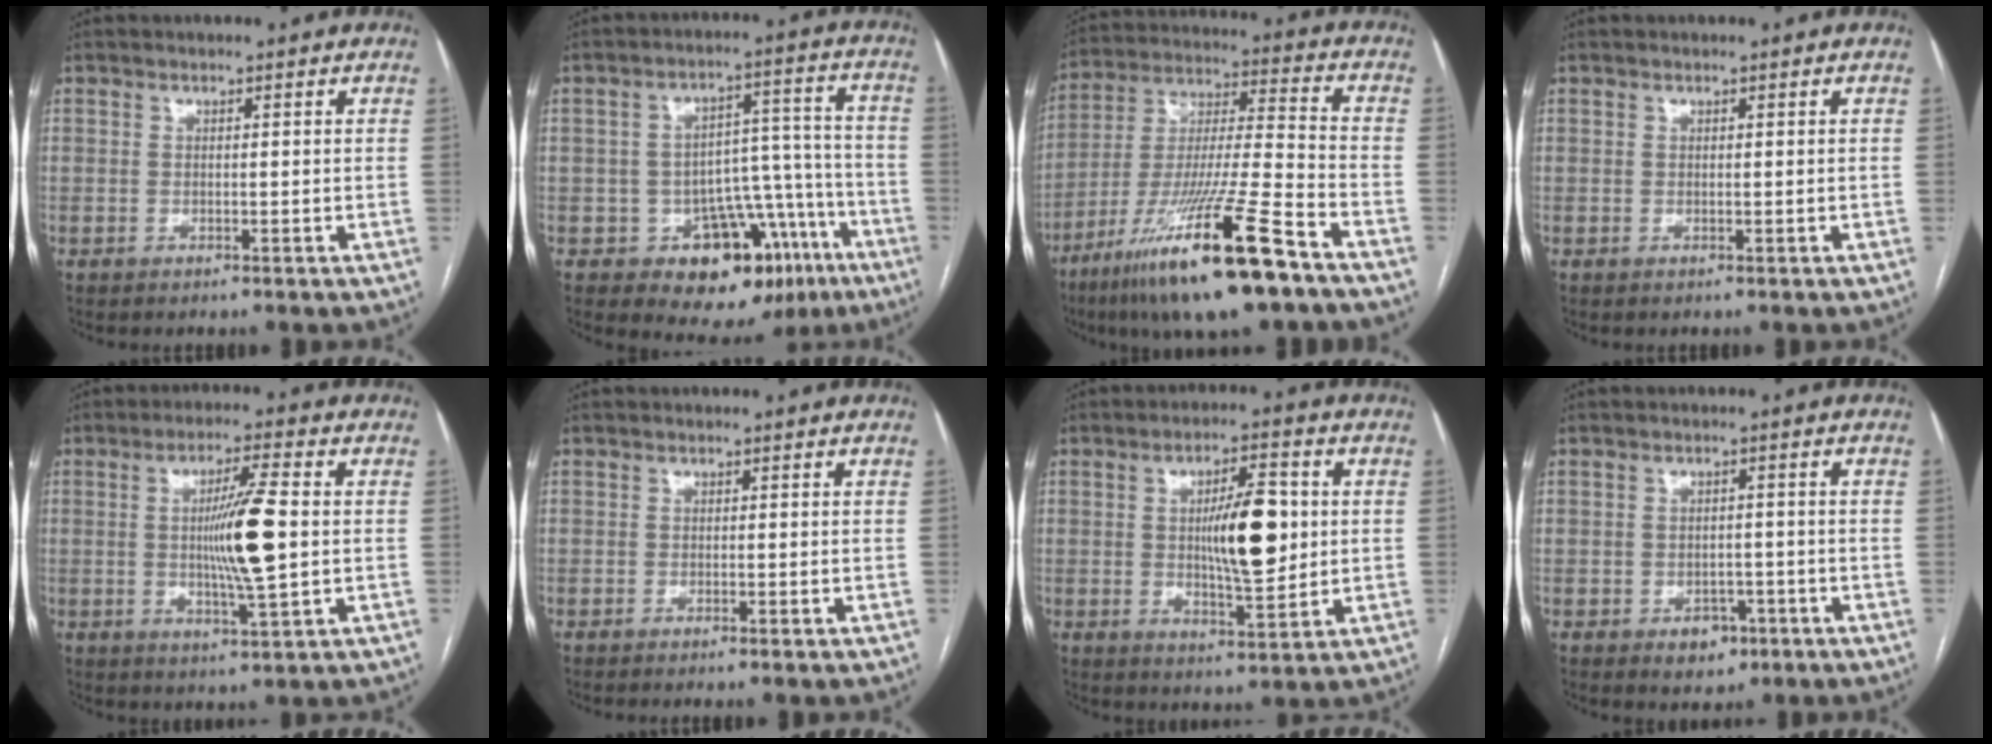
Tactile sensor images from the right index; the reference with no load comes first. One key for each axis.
{"total": 13.6, "fx": -7.5, "fy": 8.9, "fz": 6.9, "tx": -0.045, "ty": 0.071, "tz": -0.092}
{"total": 21.2, "fx": -13.2, "fy": 1.0, "fz": 16.5, "tx": -0.307, "ty": -0.044, "tz": -0.238}
{"total": 0.0}
{"total": 9.3, "fx": 0.1, "fy": 0.6, "fz": 9.3, "tx": -0.162, "ty": 0.000, "tz": 0.001}
{"total": 0.9, "fx": -0.6, "fy": -0.3, "fz": 0.6, "tx": -0.010, "ty": 0.002, "tz": -0.011}
{"total": 10.1, "fx": 0.8, "fy": 2.4, "fz": 9.8, "tx": -0.161, "ty": 0.006, "tz": 0.016}
{"total": 3.7, "fx": -1.9, "fy": 2.7, "fz": 1.7, "tx": -0.011, "ty": 0.007, "tz": -0.018}